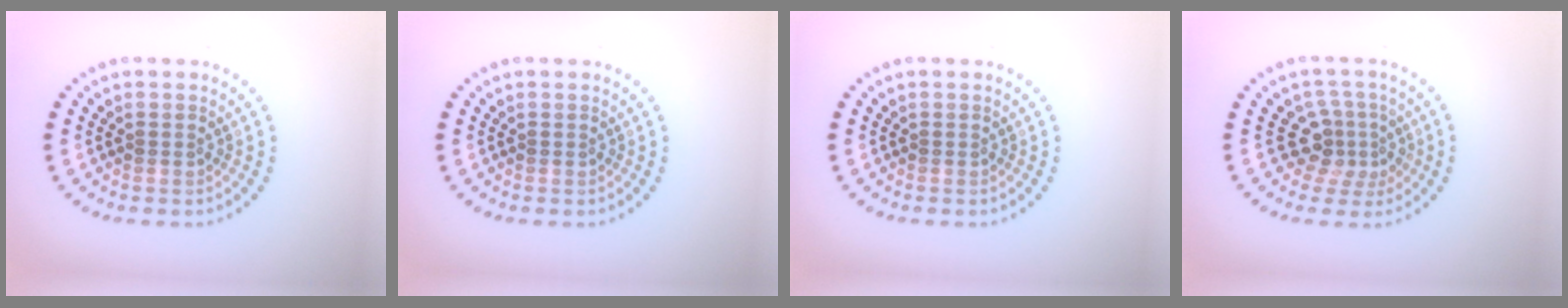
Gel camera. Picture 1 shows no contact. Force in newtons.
{"total": 0.0}
{"total": 0.0}
{"total": 3.3, "press": 2.4, "slide": 2.3}